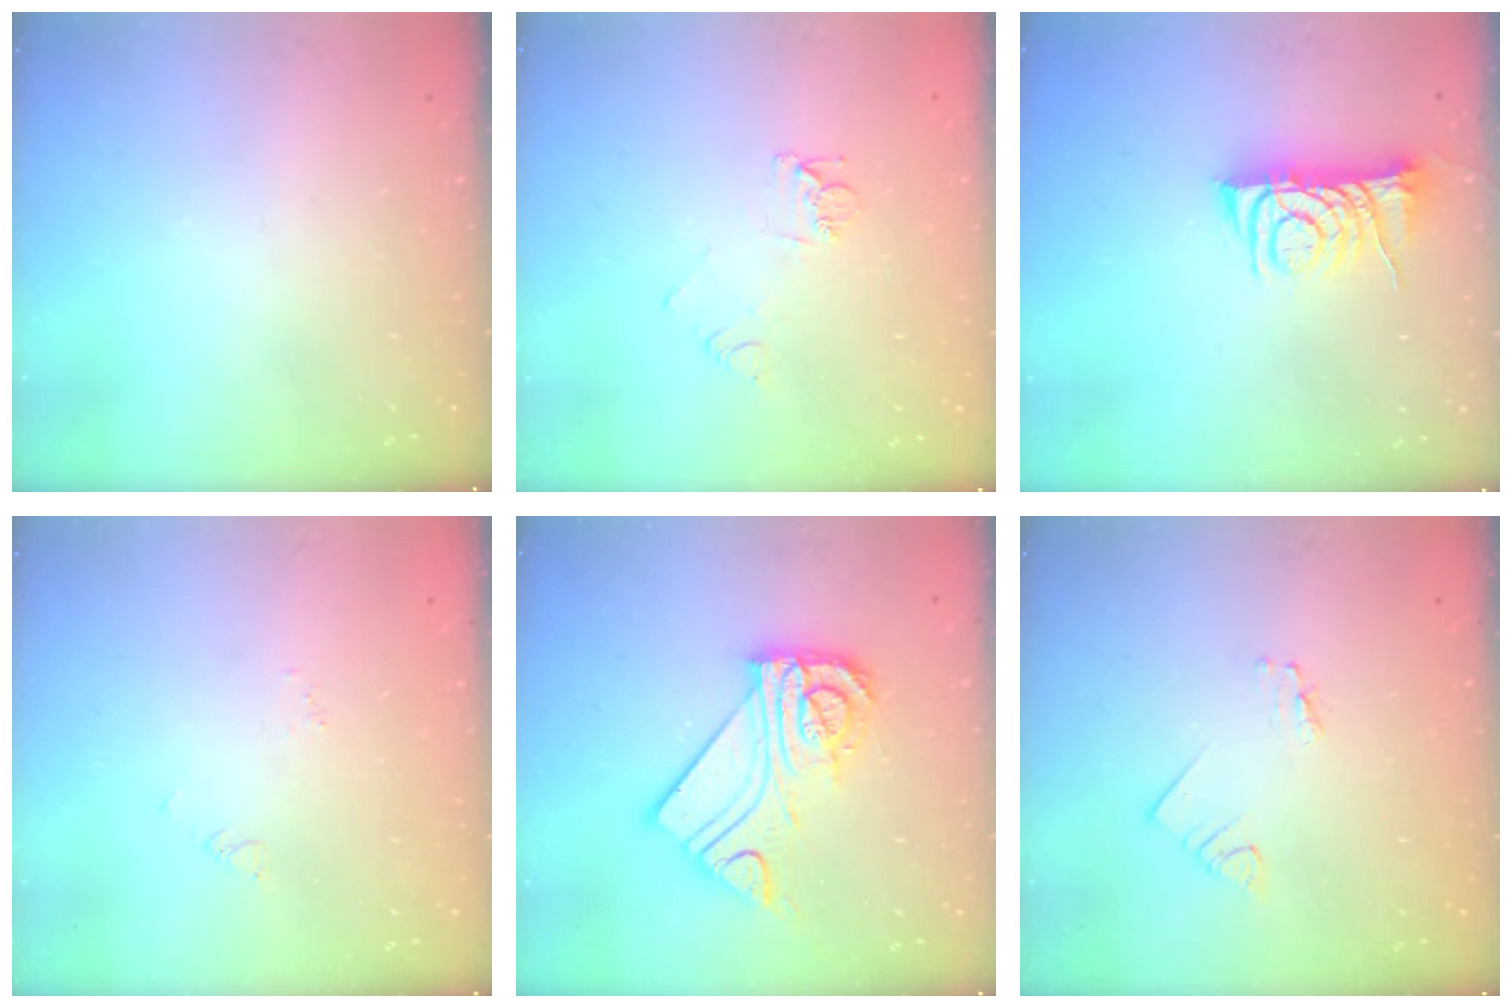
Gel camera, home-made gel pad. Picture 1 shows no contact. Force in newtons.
{"total": 5.6, "press": 5.6, "slide": 0.5}
{"total": 8.3, "press": 8.3, "slide": 0.4}
{"total": 2.7, "press": 2.7, "slide": 0.2}
{"total": 13.6, "press": 13.6, "slide": 0.7}
{"total": 1.6, "press": 1.6, "slide": 0.1}